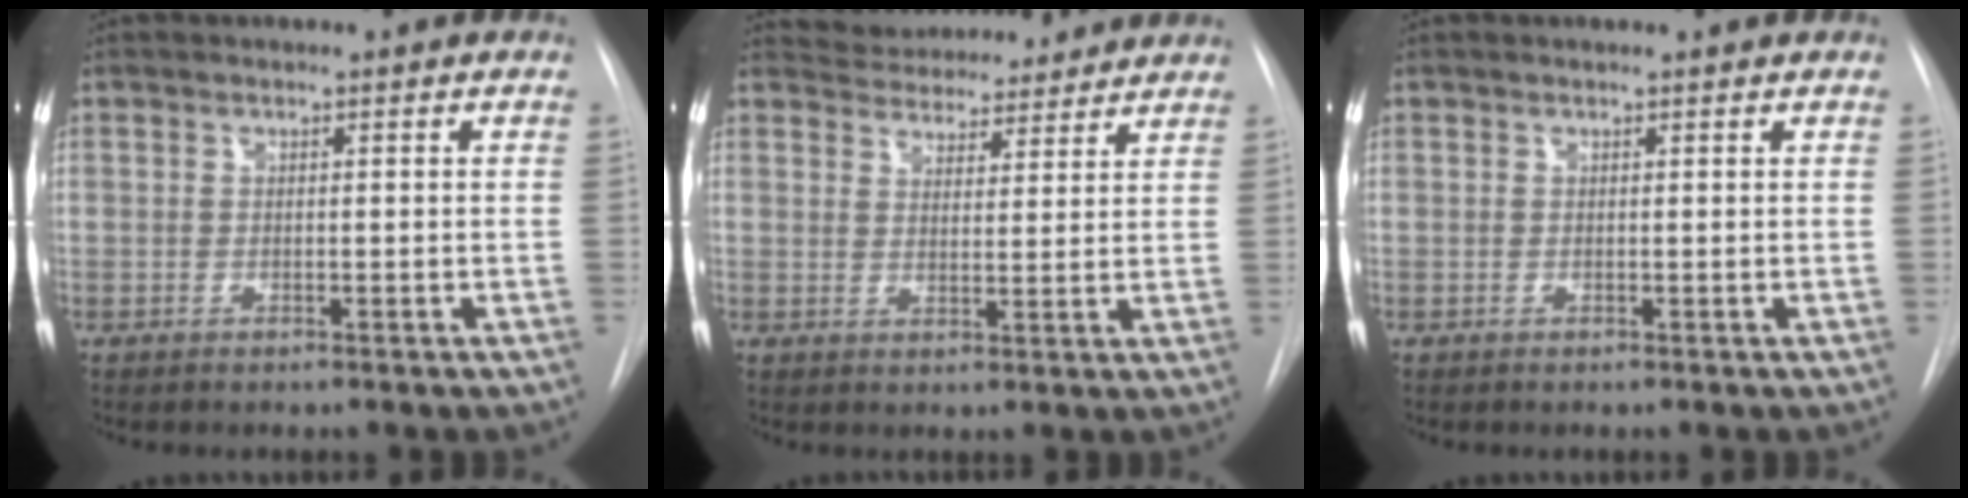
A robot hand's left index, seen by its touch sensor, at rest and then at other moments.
{"total": 9.7, "force": [9.1, 2.6, 1.7], "torque": [-0.019, 0.012, 0.126]}
{"total": 0.0}